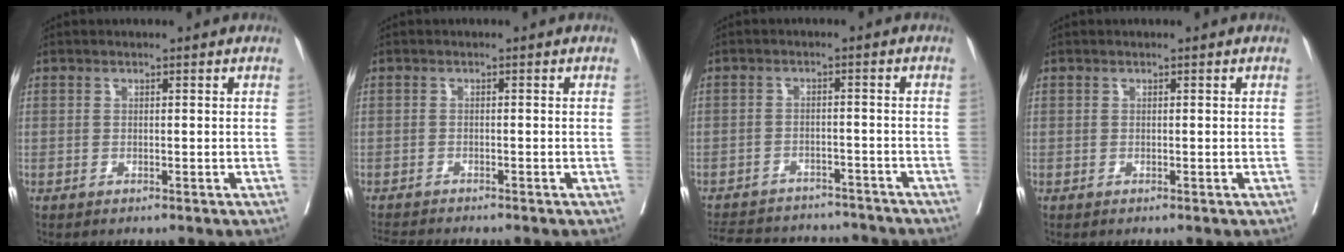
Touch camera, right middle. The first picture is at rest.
{"total": 4.1, "force": [-4.0, -0.1, 1.2], "torque": [-0.016, -0.013, -0.063]}
{"total": 16.6, "force": [-15.2, 4.9, 4.6], "torque": [-0.120, 0.001, -0.203]}
{"total": 0.0}